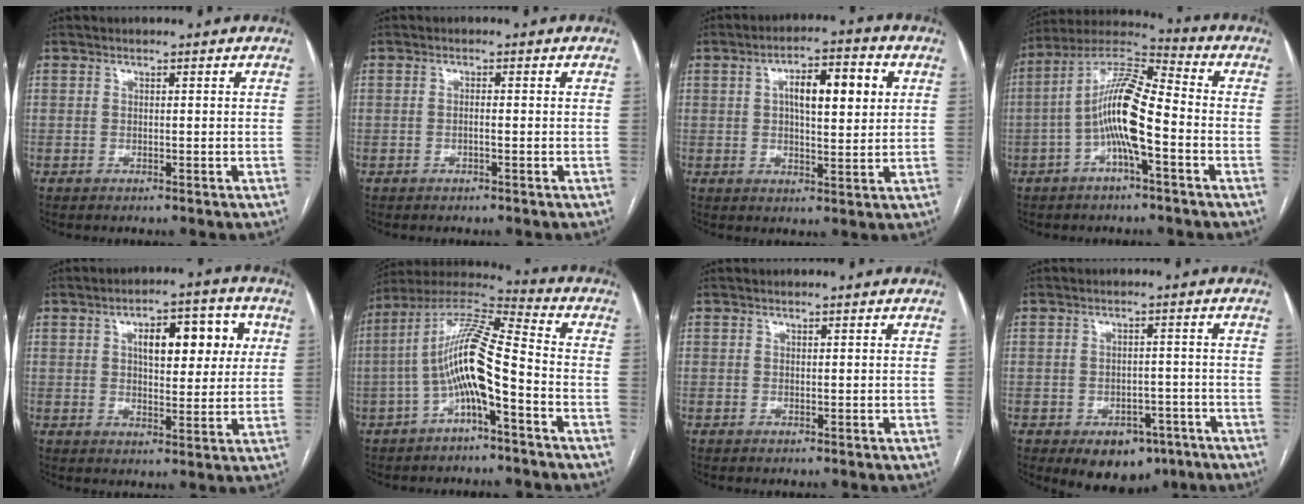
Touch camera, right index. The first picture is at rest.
{"total": 1.0, "force": [-0.3, 0.1, 1.0], "torque": [-0.017, 0.001, -0.005]}
{"total": 9.3, "force": [2.4, 2.8, 8.5], "torque": [-0.138, 0.020, 0.036]}
{"total": 12.6, "force": [-2.8, 2.3, 12.1], "torque": [-0.237, 0.023, -0.055]}
{"total": 10.1, "force": [3.0, 4.2, 8.7], "torque": [-0.116, 0.022, 0.045]}
{"total": 13.1, "force": [-3.4, 1.8, 12.5], "torque": [-0.244, 0.030, -0.065]}
{"total": 0.0}
{"total": 7.6, "force": [-4.6, 4.8, 3.7], "torque": [-0.039, 0.008, -0.056]}